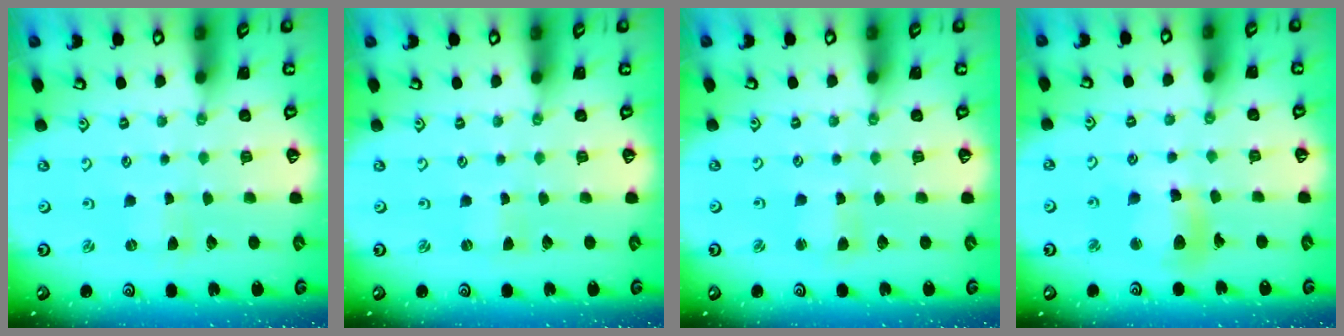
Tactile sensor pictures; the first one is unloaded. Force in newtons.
{"total": 0.0}
{"total": 1.9, "press": 1.9, "slide": 0.3}
{"total": 11.1, "press": 11.0, "slide": 1.4}